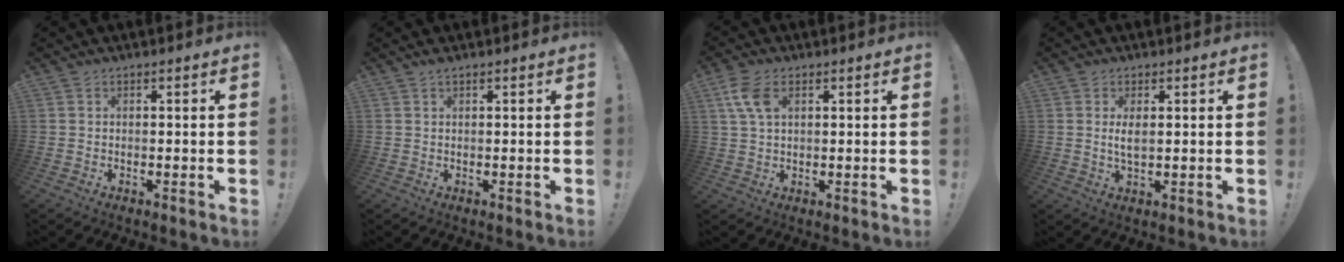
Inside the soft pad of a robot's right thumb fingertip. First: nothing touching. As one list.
[{"total": 0.9, "force": [0.7, -0.2, 0.6], "torque": [-0.015, 0.002, 0.013]}, {"total": 7.3, "force": [2.8, 4.1, 5.4], "torque": [-0.112, -0.002, 0.053]}, {"total": 3.4, "force": [0.7, 1.1, 3.1], "torque": [-0.057, -0.008, 0.008]}]